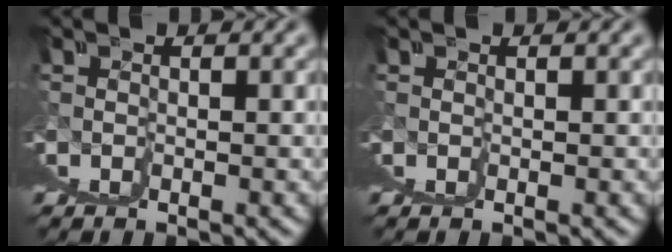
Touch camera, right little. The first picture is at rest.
{"total": 0.0}